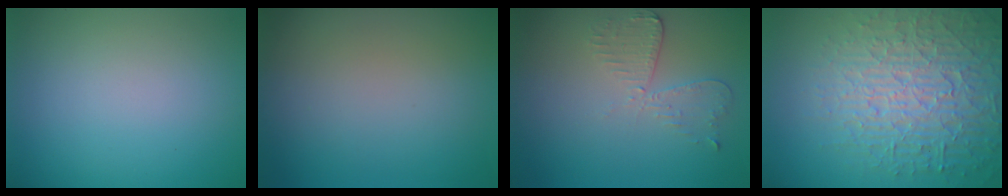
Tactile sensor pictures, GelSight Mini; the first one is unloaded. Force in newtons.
{"total": 0.0}
{"total": 2.6, "press": 2.3, "slide": 1.3}
{"total": 6.8, "press": 6.6, "slide": 1.7}